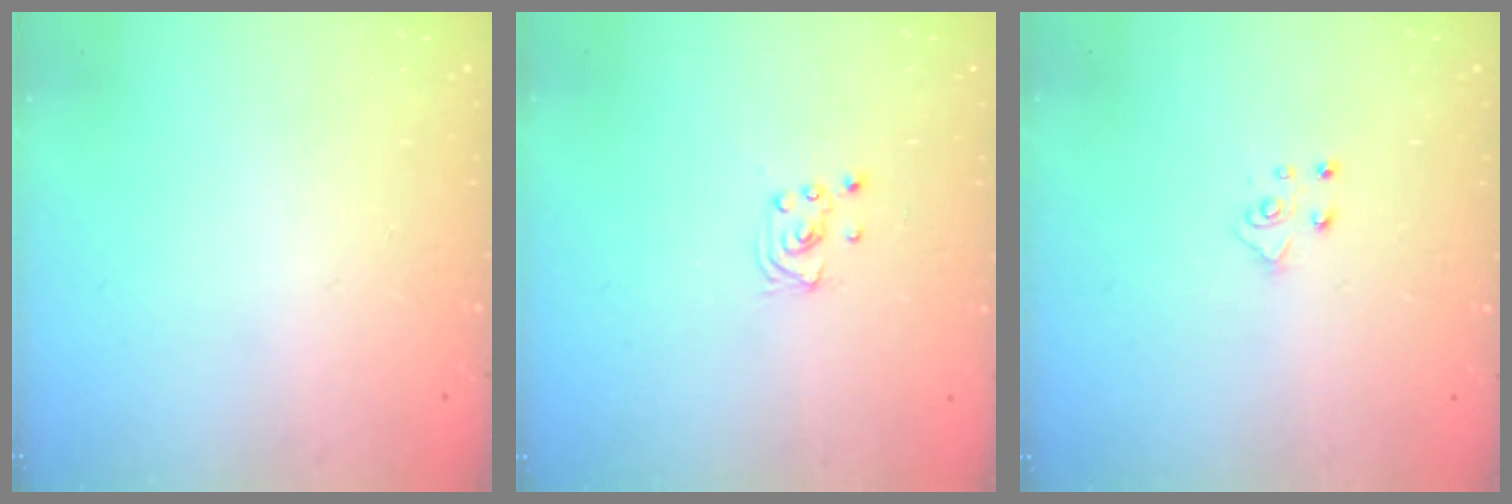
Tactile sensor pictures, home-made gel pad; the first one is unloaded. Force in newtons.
{"total": 2.1, "press": 2.1, "slide": 0.2}
{"total": 4.3, "press": 4.2, "slide": 0.4}